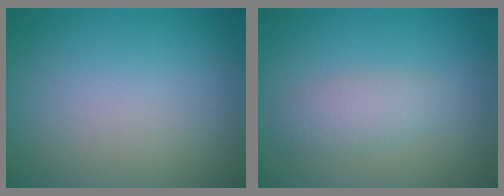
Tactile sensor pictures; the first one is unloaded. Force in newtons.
{"total": 2.2, "press": 2.2, "slide": 0.1}